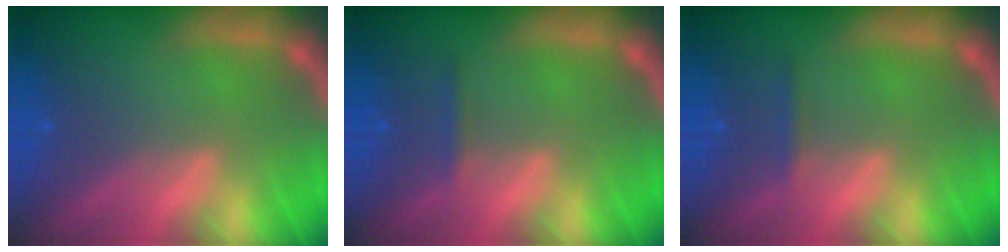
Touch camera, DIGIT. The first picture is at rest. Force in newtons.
{"total": 0.9}
{"total": 0.9}